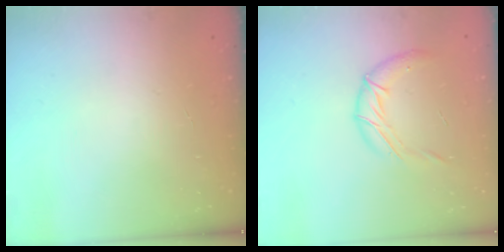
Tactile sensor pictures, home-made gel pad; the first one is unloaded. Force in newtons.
{"total": 9.5, "press": 9.4, "slide": 1.1}